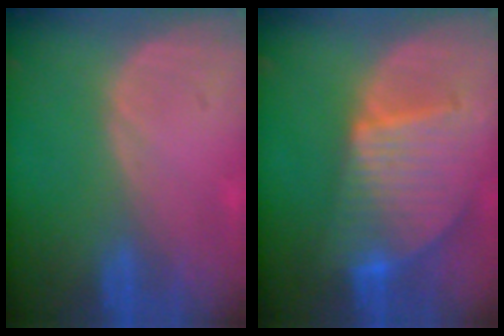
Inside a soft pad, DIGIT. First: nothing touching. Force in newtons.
{"total": 9.5, "press": 8.2, "slide": 4.8}